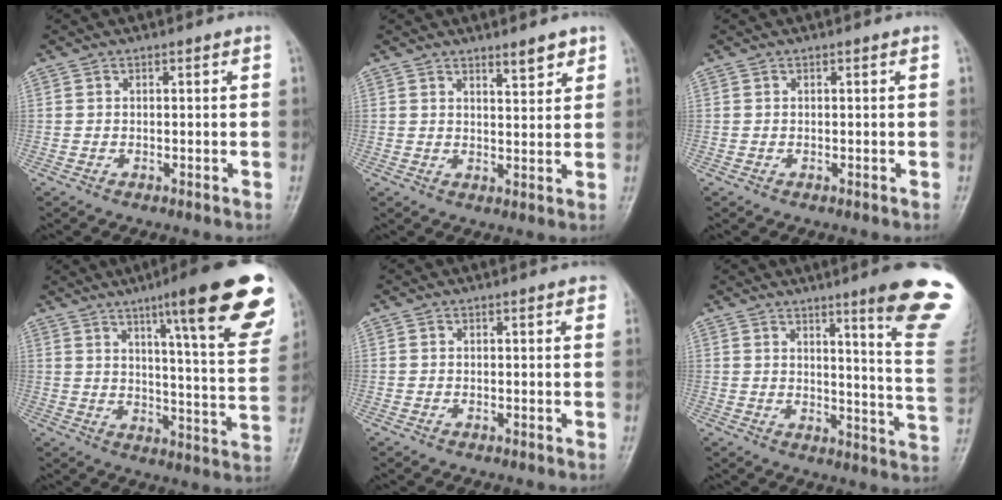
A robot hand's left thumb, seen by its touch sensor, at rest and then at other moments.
{"total": 4.0, "force": [3.0, 1.0, 2.4], "torque": [-0.025, -0.023, 0.045]}
{"total": 0.0}
{"total": 23.2, "force": [13.4, 3.6, 18.6], "torque": [-0.226, -0.051, 0.178]}
{"total": 2.3, "force": [1.5, 0.6, 1.7], "torque": [-0.010, 0.004, 0.012]}
{"total": 17.0, "force": [10.7, 0.8, 13.3], "torque": [-0.140, -0.070, 0.129]}